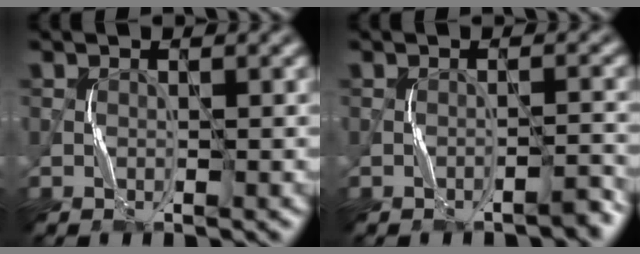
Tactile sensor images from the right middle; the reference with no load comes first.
{"total": 1.3, "force": [-1.3, -0.1, 0.4], "torque": [-0.007, 0.008, -0.022]}